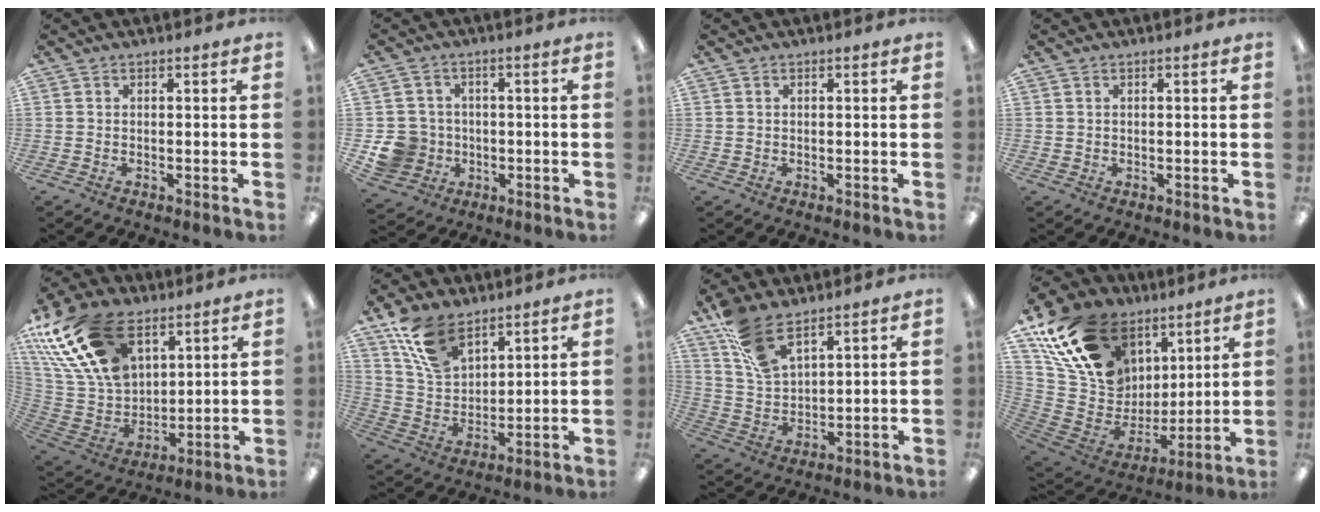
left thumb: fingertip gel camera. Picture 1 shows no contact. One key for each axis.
{"total": 8.9, "fx": -1.9, "fy": 8.4, "fz": 2.3, "tx": -0.069, "ty": 0.021, "tz": -0.025}
{"total": 0.6, "fx": 0.2, "fy": 0.5, "fz": 0.2, "tx": -0.003, "ty": 0.004, "tz": 0.003}
{"total": 0.9, "fx": 0.3, "fy": 0.8, "fz": 0.2, "tx": -0.005, "ty": 0.004, "tz": 0.006}
{"total": 24.6, "fx": 13.2, "fy": 15.0, "fz": 14.4, "tx": -0.325, "ty": -0.061, "tz": 0.239}
{"total": 13.3, "fx": 9.1, "fy": 7.3, "fz": 6.3, "tx": -0.137, "ty": -0.030, "tz": 0.178}
{"total": 11.4, "fx": 8.2, "fy": 4.8, "fz": 6.3, "tx": -0.135, "ty": -0.030, "tz": 0.158}
{"total": 23.1, "fx": 14.3, "fy": 14.9, "fz": 10.5, "tx": -0.222, "ty": -0.074, "tz": 0.281}